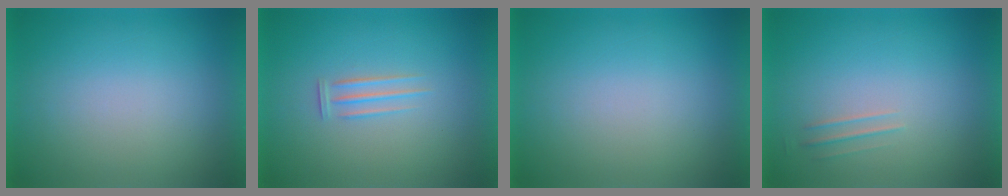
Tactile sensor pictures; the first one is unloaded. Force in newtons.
{"total": 1.3}
{"total": 0.0}
{"total": 1.5}